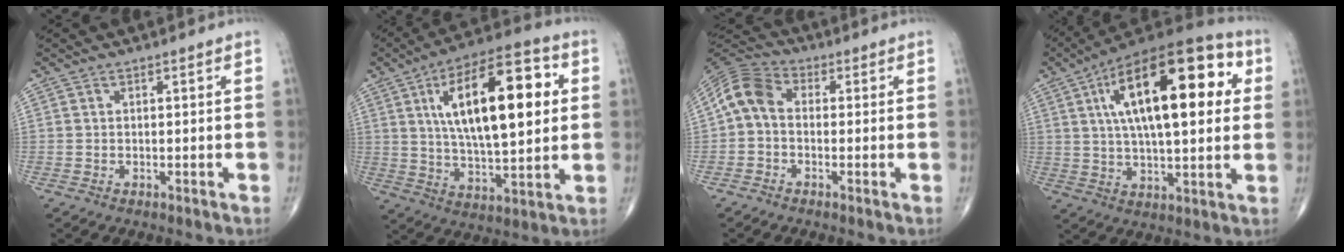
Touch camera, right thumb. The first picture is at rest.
{"total": 22.4, "force": [5.2, 9.1, 19.8], "torque": [-0.295, 0.000, 0.079]}
{"total": 7.9, "force": [-0.1, 5.6, 5.6], "torque": [-0.098, 0.023, -0.020]}
{"total": 25.2, "force": [6.5, 10.3, 22.0], "torque": [-0.333, 0.016, 0.092]}